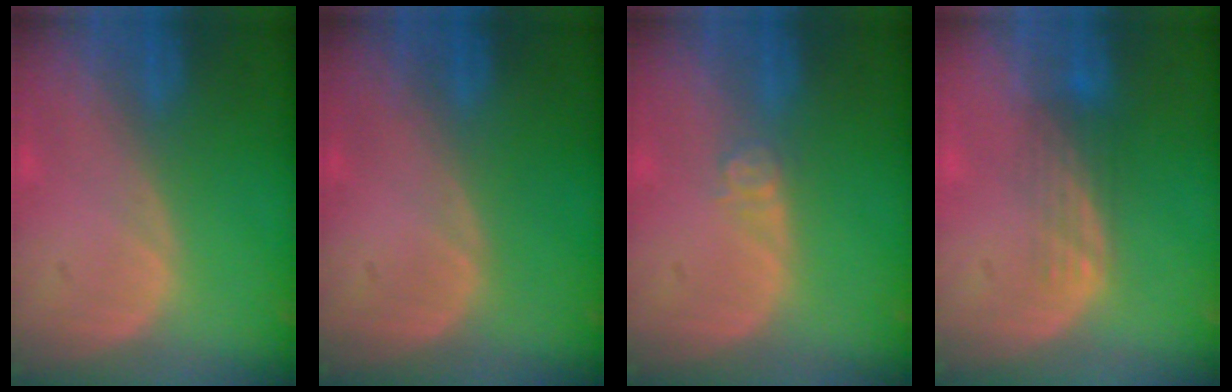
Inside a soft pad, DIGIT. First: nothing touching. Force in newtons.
{"total": 0.0}
{"total": 2.4, "press": 2.0, "slide": 1.3}
{"total": 3.6, "press": 3.0, "slide": 2.0}